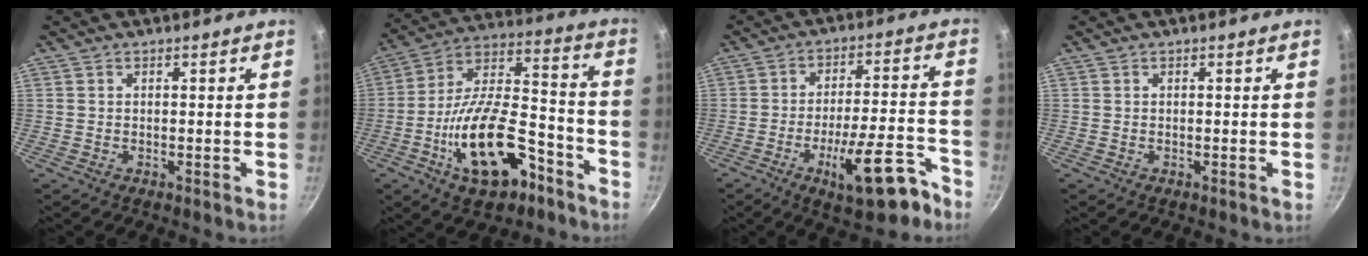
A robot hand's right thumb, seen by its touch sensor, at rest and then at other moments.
{"total": 21.2, "force": [-9.6, 10.3, 15.8], "torque": [-0.238, 0.070, -0.156]}
{"total": 14.9, "force": [-8.4, 4.7, 11.4], "torque": [-0.142, 0.057, -0.116]}
{"total": 0.0}